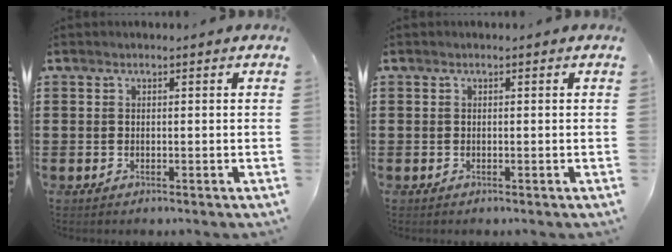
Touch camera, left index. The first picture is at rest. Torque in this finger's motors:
{"motor_torque": [-0.03, -0.03, 0.00, 0.00]}